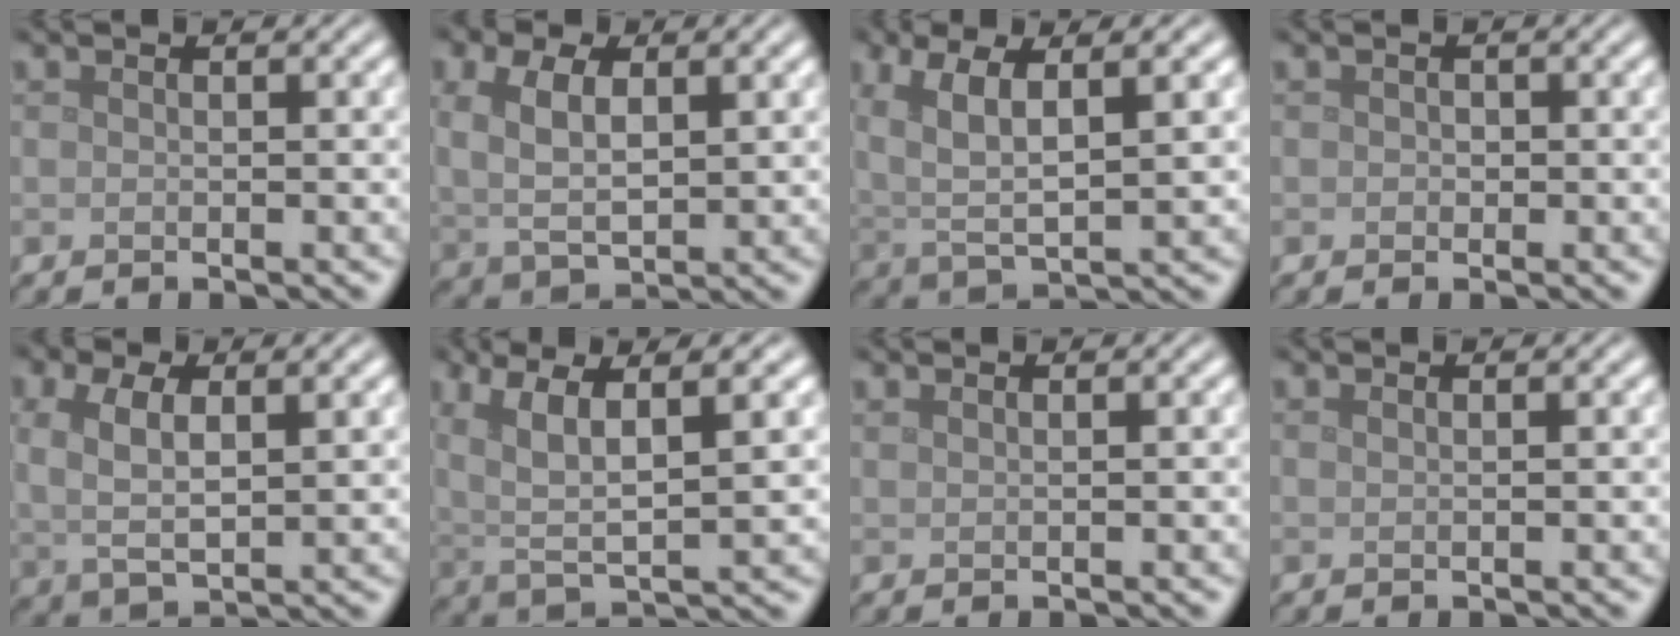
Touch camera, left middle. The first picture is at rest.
{"total": 5.4, "force": [1.3, 3.3, 4.1], "torque": [-0.089, 0.001, 0.027]}
{"total": 6.2, "force": [2.2, 2.3, 5.3], "torque": [-0.115, -0.001, 0.041]}
{"total": 0.6, "force": [0.0, 0.6, 0.2], "torque": [-0.001, -0.003, -0.002]}
{"total": 4.8, "force": [1.1, 2.5, 3.9], "torque": [-0.086, -0.001, 0.026]}
{"total": 6.8, "force": [2.6, 2.0, 6.0], "torque": [-0.122, 0.003, 0.051]}
{"total": 0.6, "force": [0.6, 0.1, 0.2], "torque": [-0.004, 0.001, 0.013]}
{"total": 0.5, "force": [0.4, 0.1, 0.3], "torque": [-0.004, 0.002, 0.008]}